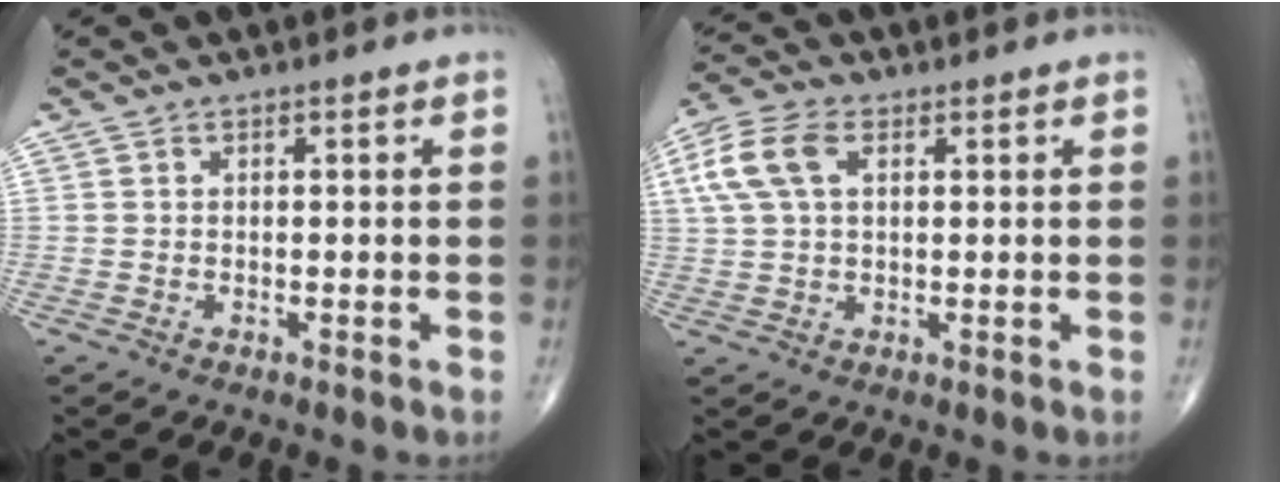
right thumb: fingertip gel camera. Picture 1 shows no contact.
{"total": 8.6, "force": [2.6, 5.0, 6.5], "torque": [-0.150, 0.019, 0.049]}